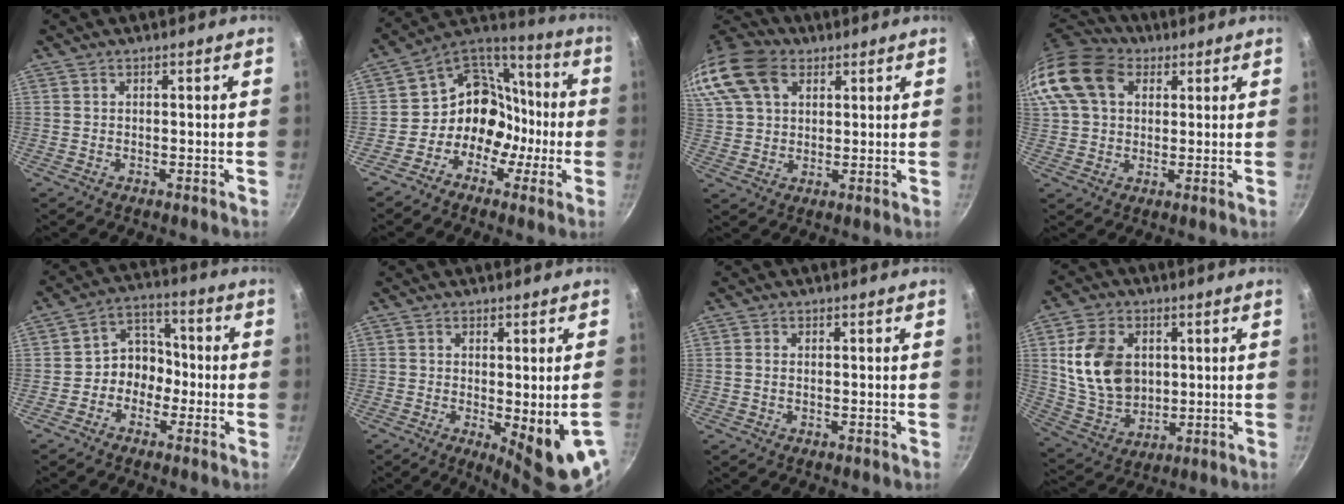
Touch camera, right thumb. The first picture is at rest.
{"total": 13.6, "force": [-3.5, 11.6, 6.1], "torque": [-0.034, 0.071, -0.075]}
{"total": 21.2, "force": [9.0, 14.9, 12.1], "torque": [-0.291, 0.042, 0.167]}
{"total": 17.1, "force": [5.7, 12.7, 9.9], "torque": [-0.203, 0.025, 0.092]}
{"total": 7.1, "force": [-2.2, 5.9, 3.2], "torque": [-0.002, 0.041, -0.052]}
{"total": 10.6, "force": [-2.6, 2.4, 10.0], "torque": [-0.119, -0.018, -0.025]}
{"total": 0.9, "force": [0.0, 0.6, 0.7], "torque": [-0.014, 0.002, -0.003]}
{"total": 14.8, "force": [2.5, 11.0, 9.5], "torque": [-0.155, -0.012, 0.060]}